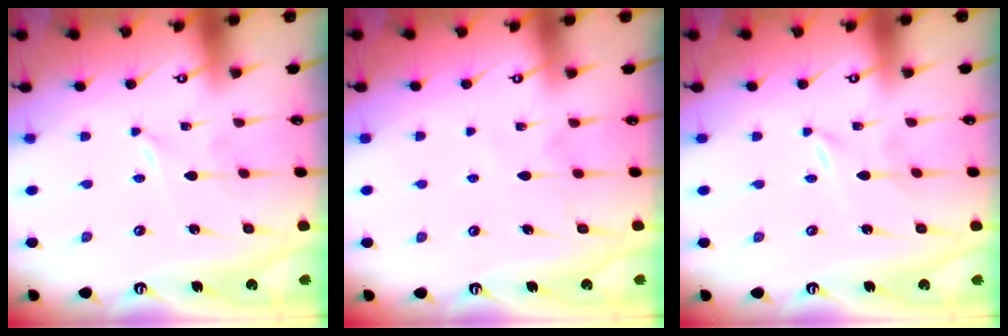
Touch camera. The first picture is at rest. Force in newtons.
{"total": 4.8, "press": 4.8, "slide": 0.5}
{"total": 0.0}